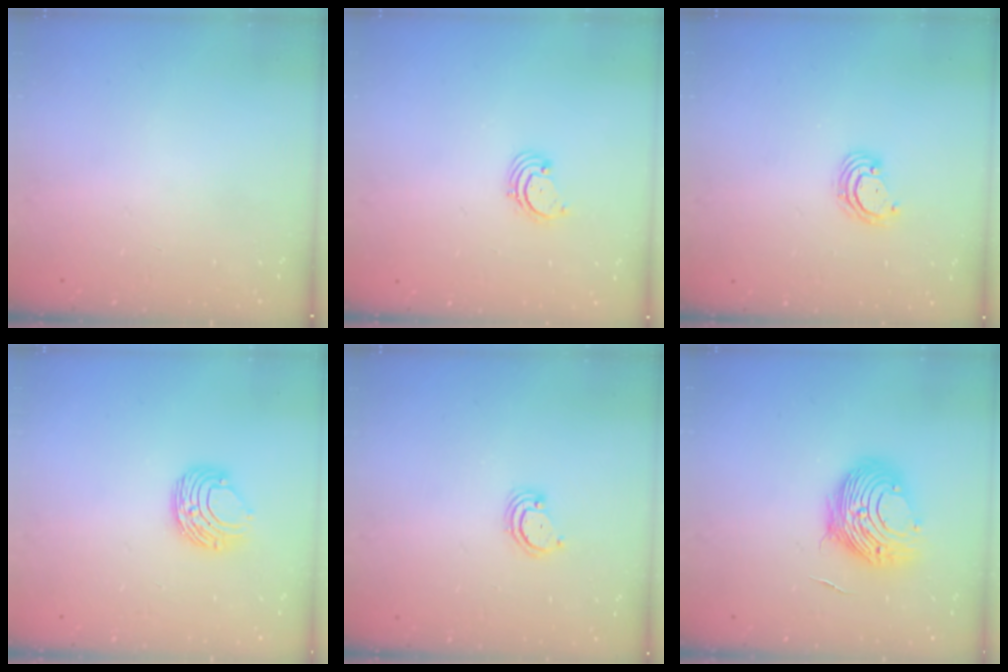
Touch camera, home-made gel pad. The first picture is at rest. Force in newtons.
{"total": 1.7, "press": 1.7, "slide": 0.2}
{"total": 3.9, "press": 3.8, "slide": 0.4}
{"total": 8.0, "press": 7.9, "slide": 0.4}
{"total": 2.9, "press": 2.9, "slide": 0.2}
{"total": 10.7, "press": 10.7, "slide": 0.8}